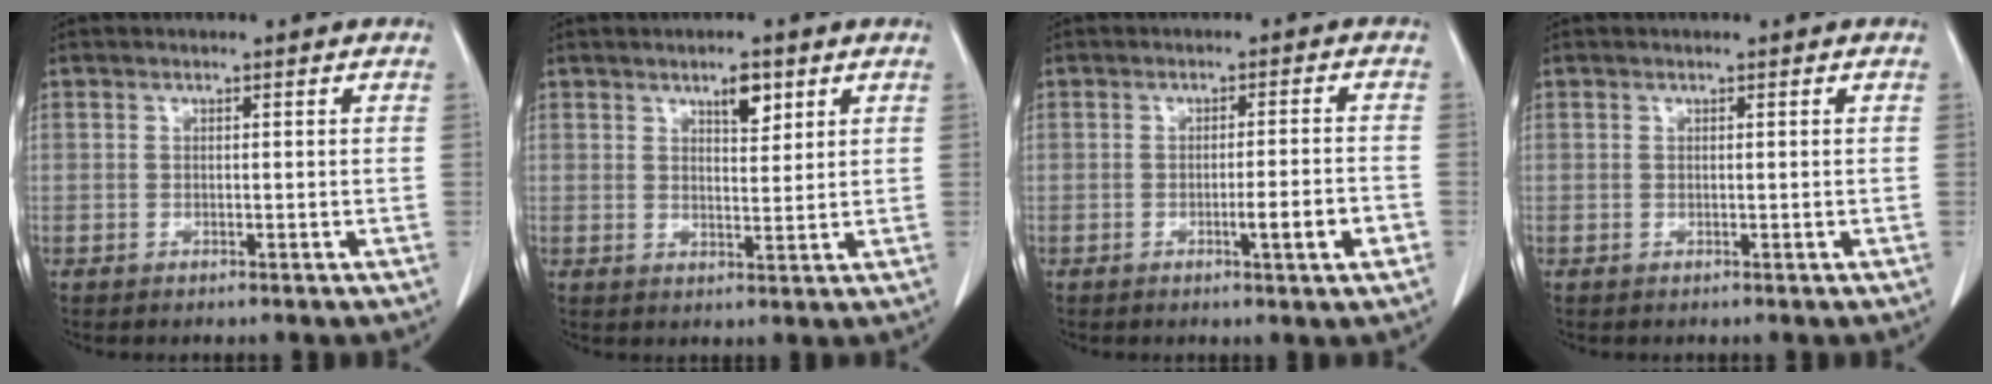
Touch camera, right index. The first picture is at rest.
{"total": 3.8, "force": [2.3, 1.3, 2.7], "torque": [-0.041, -0.003, 0.037]}
{"total": 4.9, "force": [-1.9, -0.1, 4.6], "torque": [-0.062, -0.005, -0.027]}
{"total": 0.0}